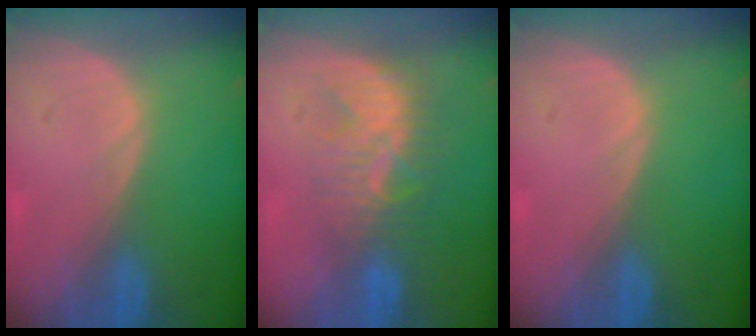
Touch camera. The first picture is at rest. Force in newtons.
{"total": 7.7, "press": 7.2, "slide": 2.6}
{"total": 0.0}